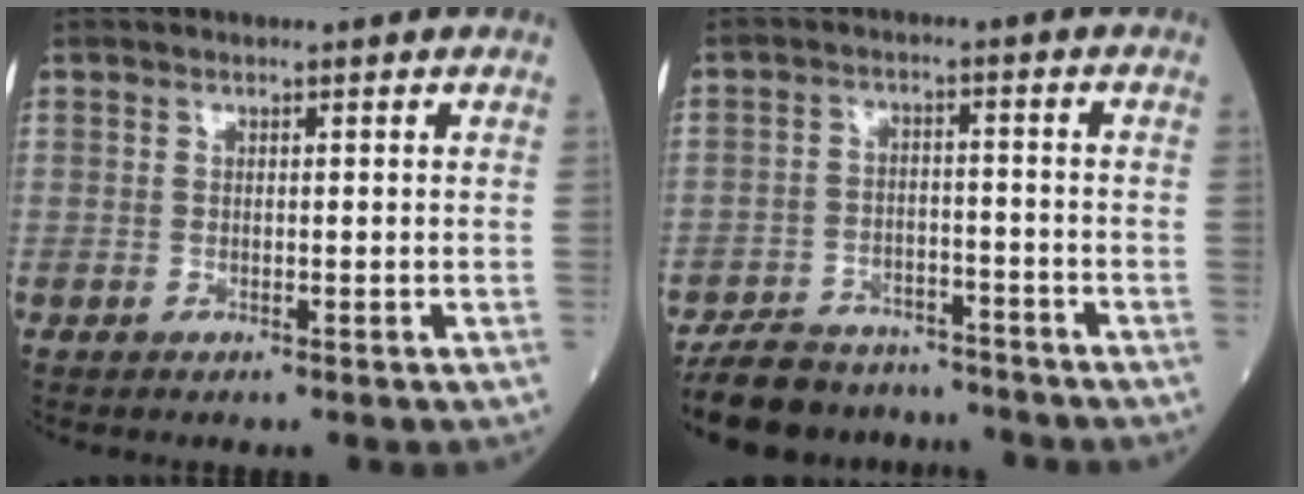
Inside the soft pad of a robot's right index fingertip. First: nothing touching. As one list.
[{"total": 11.8, "force": [-10.7, 4.4, 2.6], "torque": [-0.042, 0.015, -0.162]}]